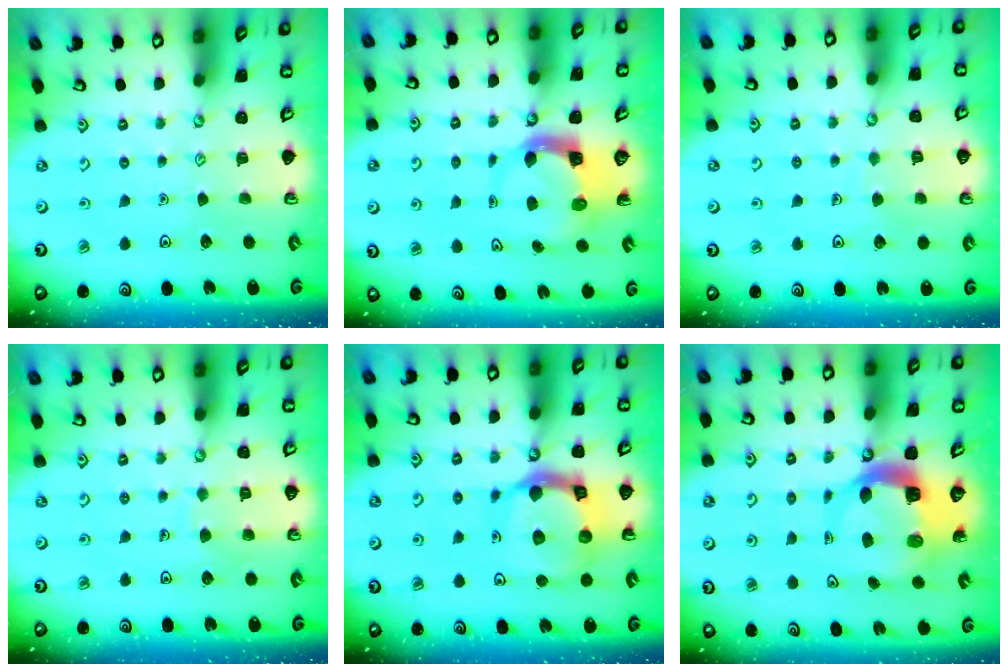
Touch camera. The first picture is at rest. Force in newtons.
{"total": 3.9, "press": 3.8, "slide": 0.6}
{"total": 3.9, "press": 3.9, "slide": 0.4}
{"total": 5.0, "press": 5.0, "slide": 0.5}
{"total": 15.7, "press": 15.5, "slide": 2.0}
{"total": 8.6, "press": 8.6, "slide": 1.2}